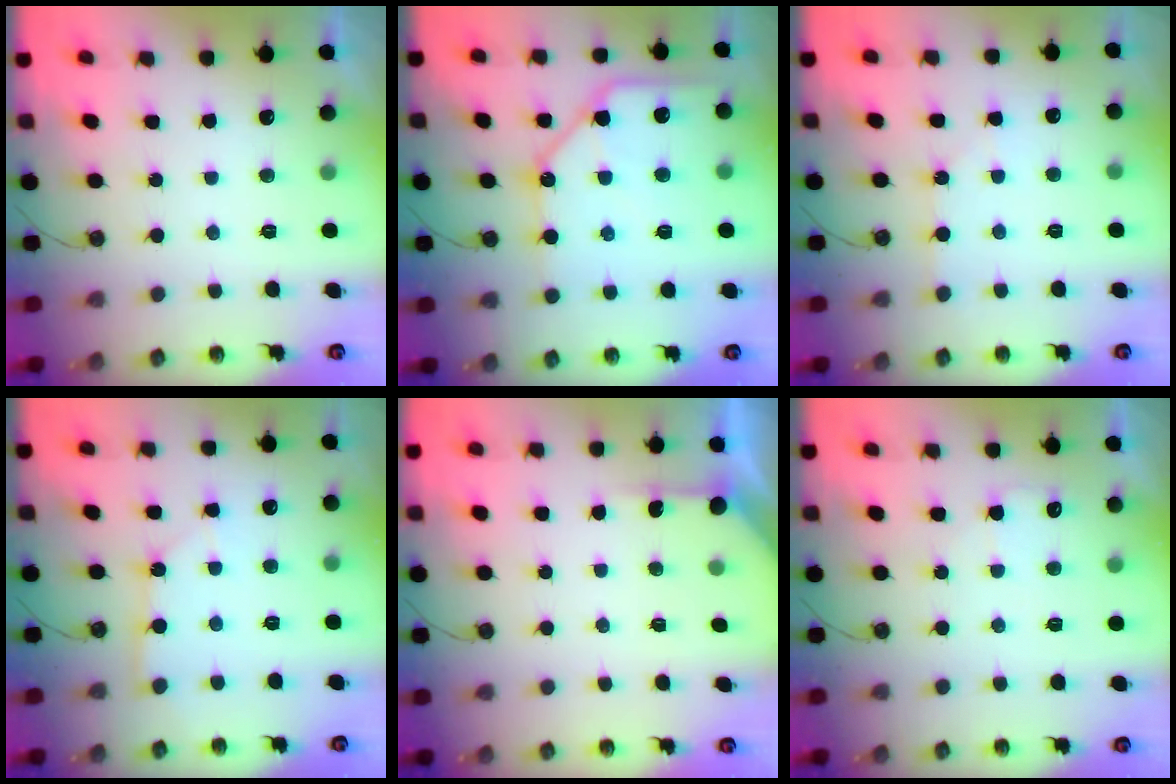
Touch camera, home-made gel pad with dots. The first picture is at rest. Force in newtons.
{"total": 13.3, "press": 13.2, "slide": 1.4}
{"total": 1.6, "press": 1.6, "slide": 0.3}
{"total": 2.6, "press": 2.6, "slide": 0.2}
{"total": 3.2, "press": 3.1, "slide": 0.4}
{"total": 4.5, "press": 4.4, "slide": 0.6}